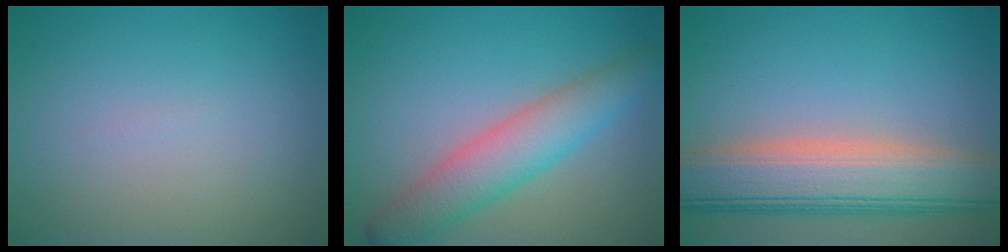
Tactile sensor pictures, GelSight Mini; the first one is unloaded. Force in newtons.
{"total": 5.2, "press": 5.2, "slide": 0.1}
{"total": 8.6, "press": 8.6, "slide": 0.8}